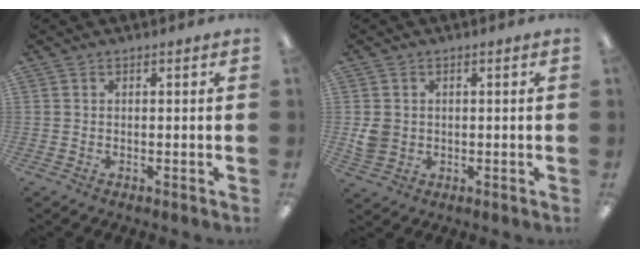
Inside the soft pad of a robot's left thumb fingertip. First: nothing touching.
{"total": 4.1, "force": [0.3, 3.8, 1.5], "torque": [-0.015, 0.002, 0.006]}